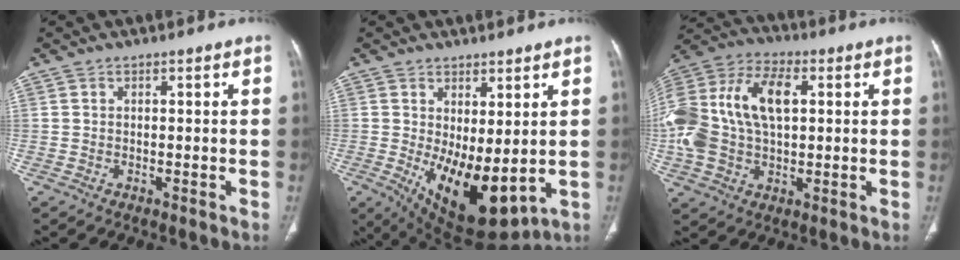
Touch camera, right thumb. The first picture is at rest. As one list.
[{"total": 13.3, "force": [-0.4, 6.0, 11.9], "torque": [-0.181, -0.027, 0.018]}, {"total": 21.6, "force": [2.9, 13.2, 16.9], "torque": [-0.371, 0.025, 0.048]}]